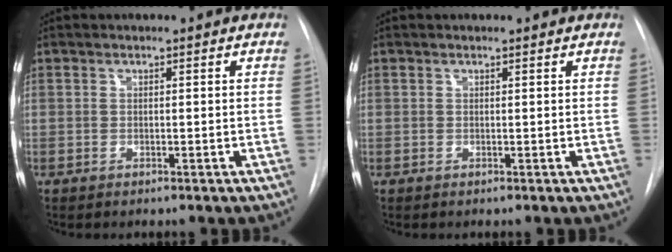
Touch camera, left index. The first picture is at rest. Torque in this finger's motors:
{"motor_torque": [-0.07, 0.06, -0.03, 0.00]}